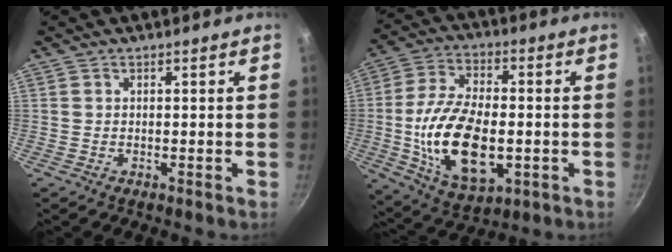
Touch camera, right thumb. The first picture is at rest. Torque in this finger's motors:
{"motor_torque": [-0.14, 1.42, 1.46, 0.52, 0.23]}